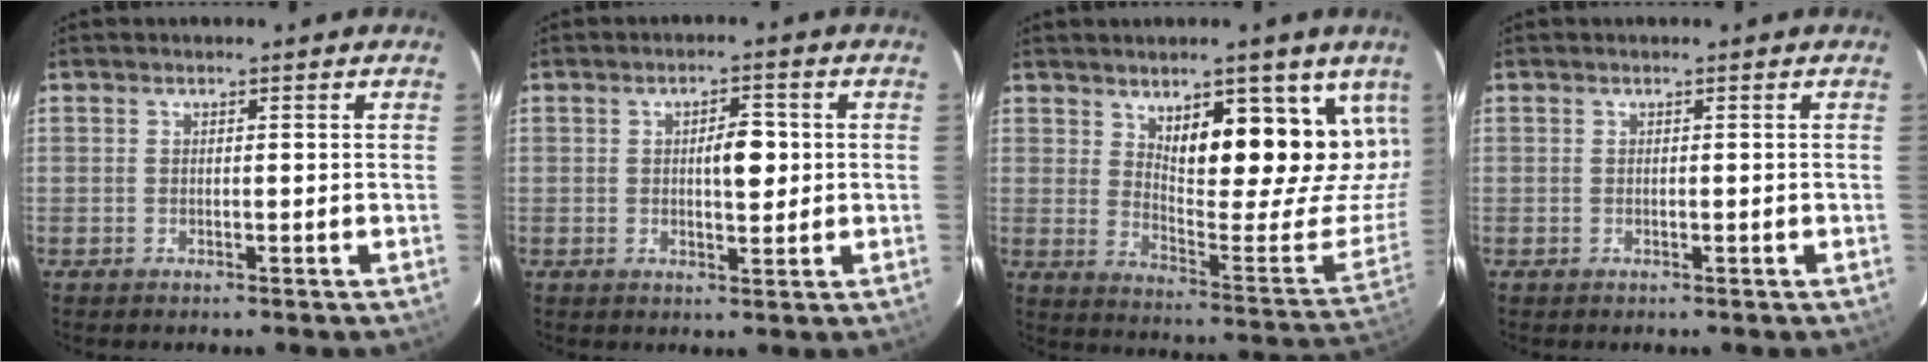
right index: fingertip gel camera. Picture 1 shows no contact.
{"total": 4.4, "force": [0.4, 1.5, 4.1], "torque": [-0.064, 0.005, 0.009]}
{"total": 18.0, "force": [9.2, 4.8, 14.7], "torque": [-0.185, -0.024, 0.142]}
{"total": 0.0}